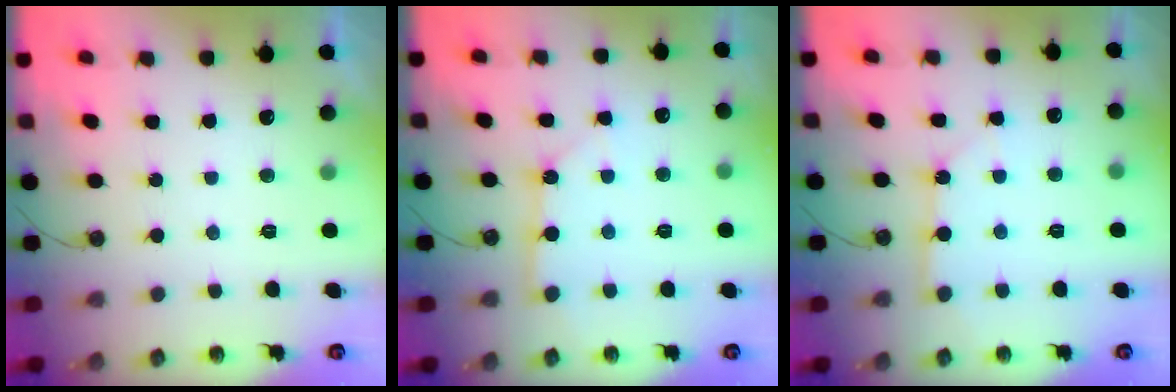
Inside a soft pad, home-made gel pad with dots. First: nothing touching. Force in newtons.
{"total": 2.8, "press": 2.7, "slide": 0.3}
{"total": 3.5, "press": 3.4, "slide": 0.2}